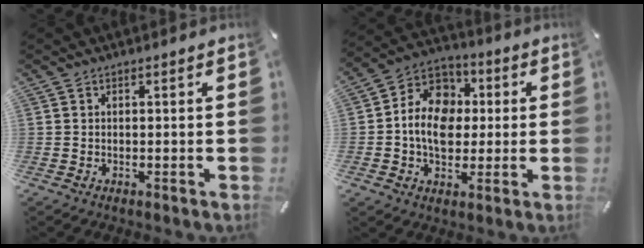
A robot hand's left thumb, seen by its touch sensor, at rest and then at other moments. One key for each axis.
{"total": 12.6, "fx": -1.0, "fy": 10.6, "fz": 6.8, "tx": -0.134, "ty": 0.014, "tz": -0.019}